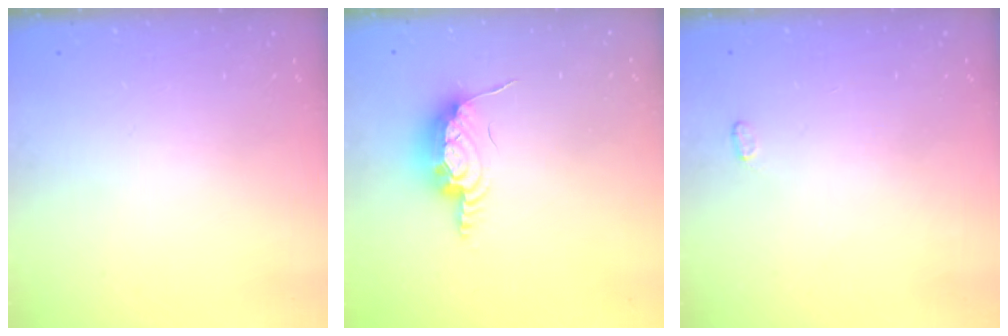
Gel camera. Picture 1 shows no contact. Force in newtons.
{"total": 10.4, "press": 10.4, "slide": 1.1}
{"total": 2.6, "press": 2.6, "slide": 0.3}